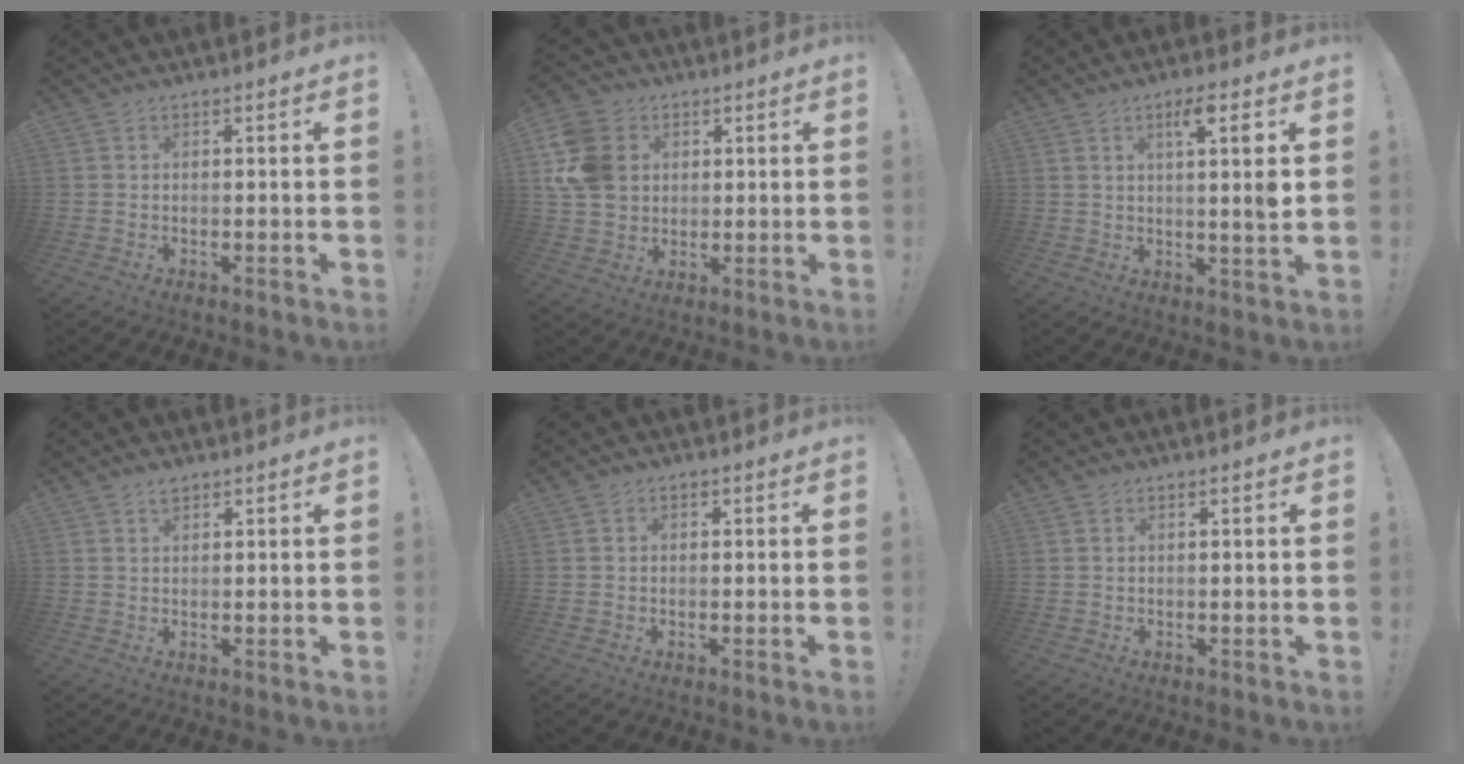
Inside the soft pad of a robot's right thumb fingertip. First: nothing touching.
{"total": 13.5, "force": [3.0, 11.2, 6.8], "torque": [-0.129, -0.004, 0.063]}
{"total": 7.7, "force": [2.5, 0.0, 7.2], "torque": [-0.111, -0.006, 0.029]}
{"total": 1.7, "force": [1.3, 0.9, 0.6], "torque": [0.000, -0.007, 0.021]}
{"total": 0.9, "force": [0.0, 0.8, 0.4], "torque": [-0.004, 0.002, -0.001]}
{"total": 0.8, "force": [0.4, -0.3, 0.7], "torque": [-0.009, -0.003, 0.007]}